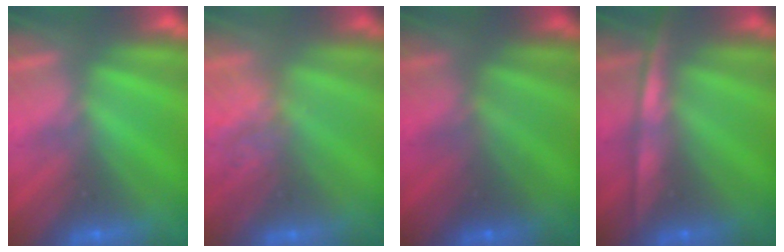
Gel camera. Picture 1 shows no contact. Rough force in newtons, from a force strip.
{"total": 3.2}
{"total": 2.0}
{"total": 6.6}